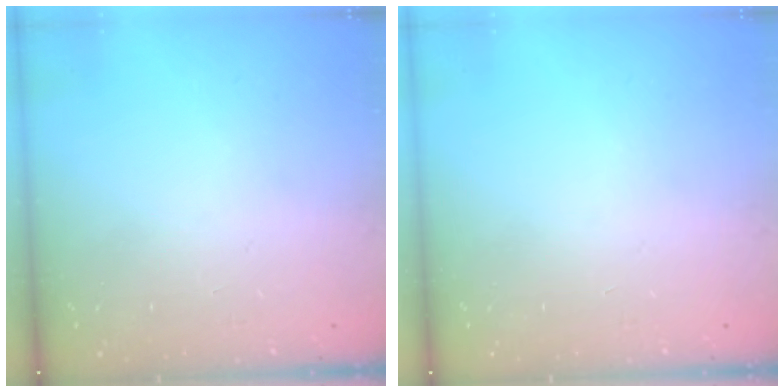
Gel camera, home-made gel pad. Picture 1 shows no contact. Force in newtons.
{"total": 0.0}